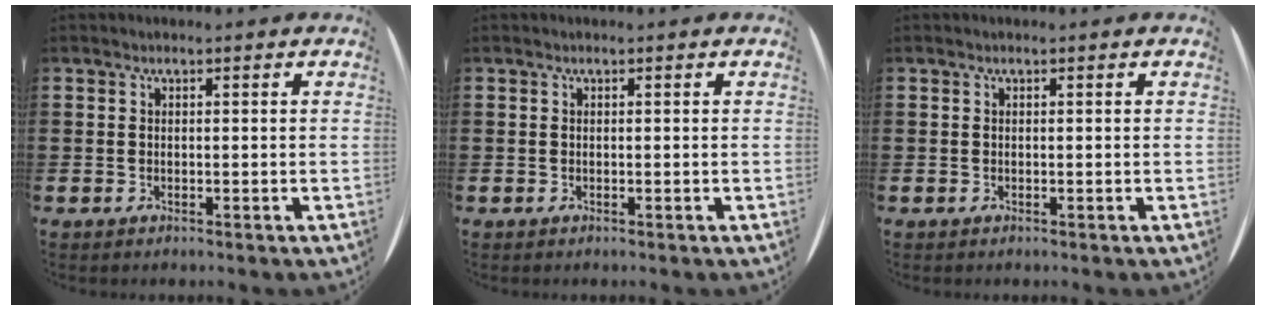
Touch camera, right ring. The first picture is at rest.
{"total": 0.0}
{"total": 0.0}